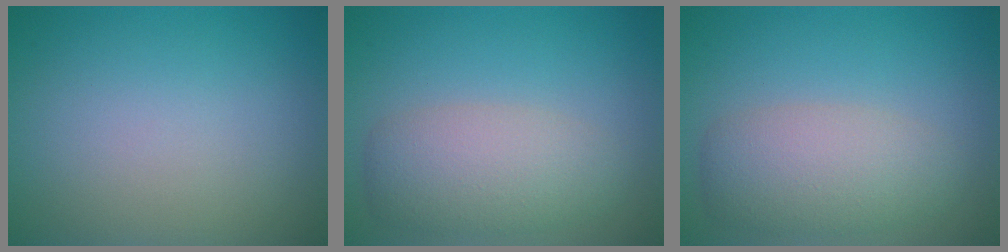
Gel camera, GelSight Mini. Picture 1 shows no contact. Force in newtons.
{"total": 4.6, "press": 4.6, "slide": 0.1}
{"total": 4.6, "press": 4.6, "slide": 0.1}